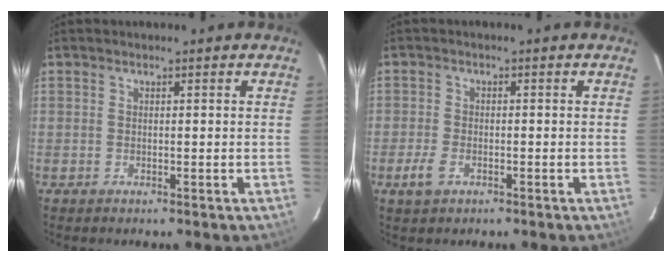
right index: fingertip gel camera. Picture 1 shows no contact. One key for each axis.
{"total": 3.7, "fx": -1.9, "fy": 2.1, "fz": 2.4, "tx": -0.063, "ty": -0.002, "tz": -0.037}